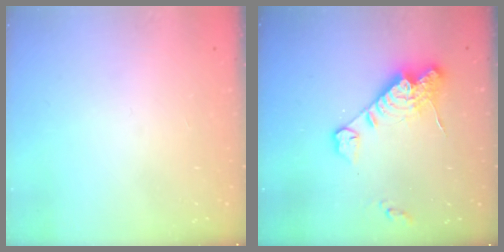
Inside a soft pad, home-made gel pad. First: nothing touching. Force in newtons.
{"total": 14.1, "press": 14.0, "slide": 1.5}